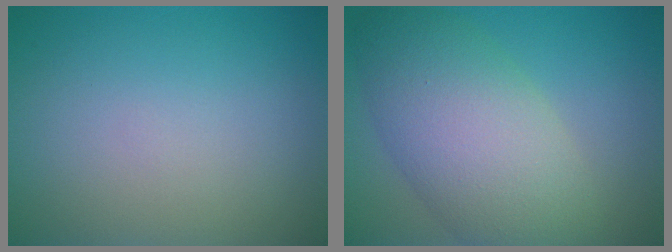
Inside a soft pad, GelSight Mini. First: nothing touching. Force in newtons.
{"total": 8.9, "press": 8.9, "slide": 0.6}